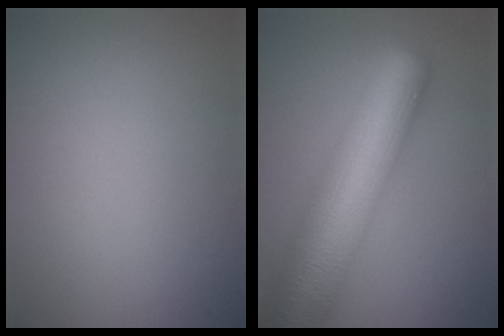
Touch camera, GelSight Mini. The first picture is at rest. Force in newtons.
{"total": 12.3, "press": 12.3, "slide": 0.5}